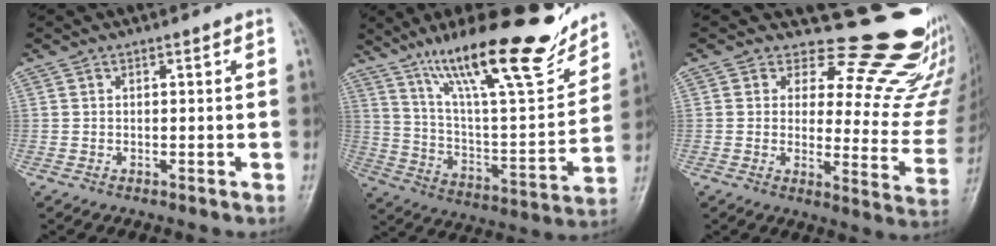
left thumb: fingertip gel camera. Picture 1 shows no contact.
{"total": 25.8, "force": [17.8, 5.9, 17.6], "torque": [-0.251, -0.070, 0.299]}
{"total": 20.0, "force": [17.5, 6.5, 6.9], "torque": [-0.025, -0.161, 0.196]}